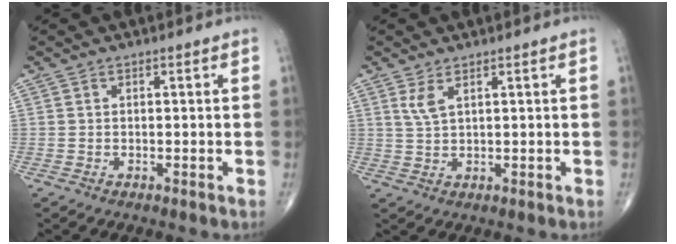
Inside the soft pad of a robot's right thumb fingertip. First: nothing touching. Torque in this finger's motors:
{"motor_torque": [-0.43, 0.37, 0.48, 0.26, 0.00]}